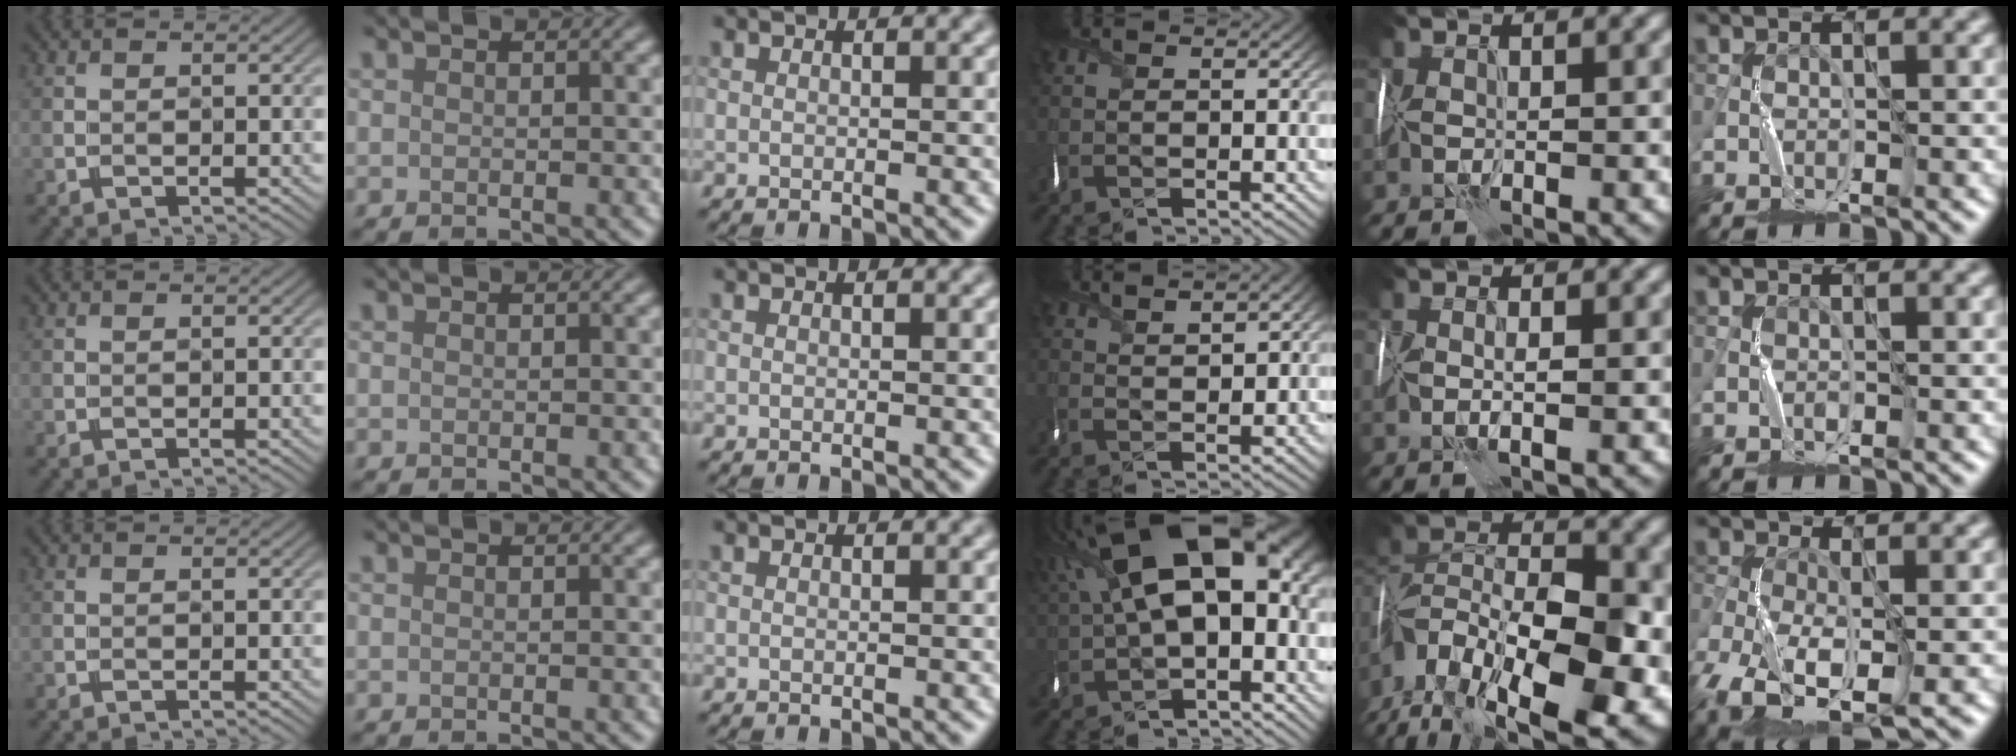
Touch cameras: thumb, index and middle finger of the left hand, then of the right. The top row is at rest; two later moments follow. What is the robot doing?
{"motion": "wrap", "object": "sponge"}